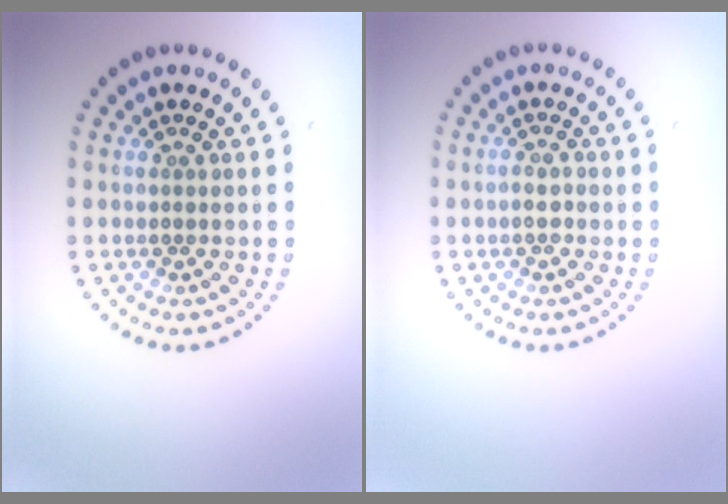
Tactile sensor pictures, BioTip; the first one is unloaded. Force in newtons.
{"total": 1.2, "press": 1.2, "slide": 0.3}